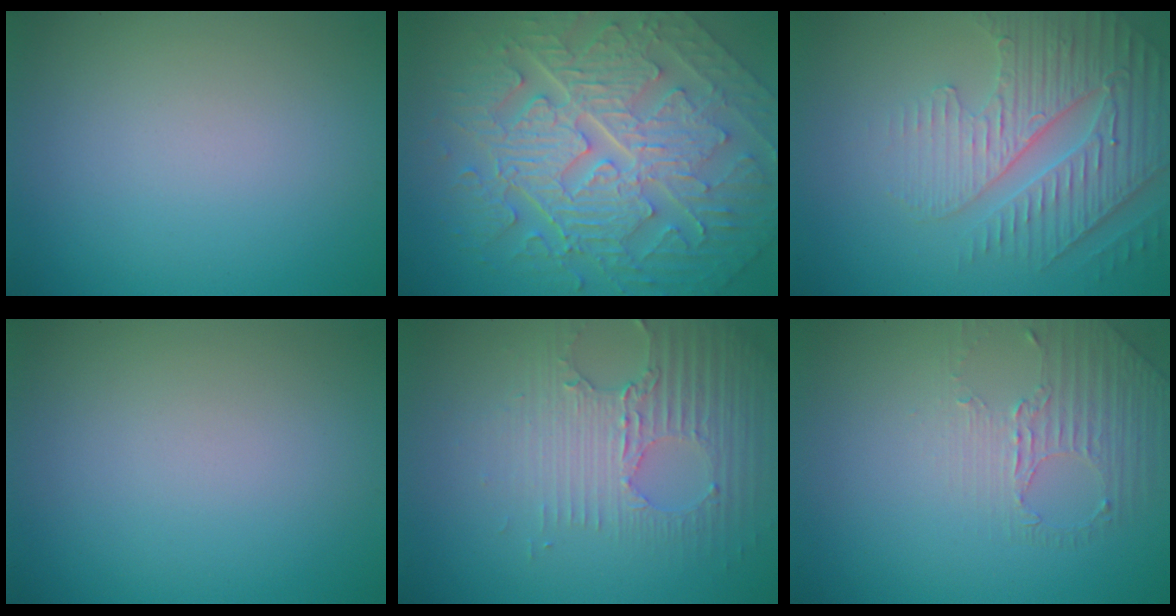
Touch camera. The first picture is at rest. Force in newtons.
{"total": 10.9, "press": 7.4, "slide": 8.0}
{"total": 4.9, "press": 4.4, "slide": 2.0}
{"total": 0.0}
{"total": 3.5, "press": 3.4, "slide": 1.1}
{"total": 1.6, "press": 1.0, "slide": 1.2}